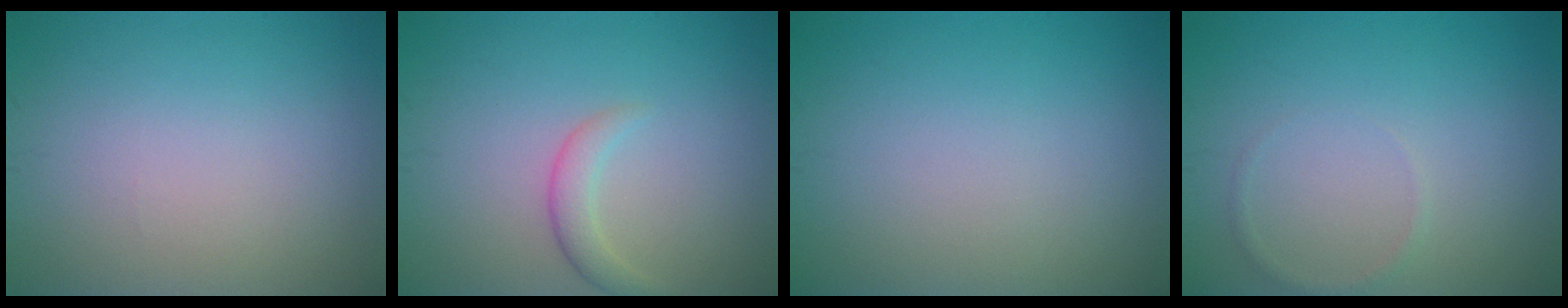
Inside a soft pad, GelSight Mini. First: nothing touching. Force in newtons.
{"total": 1.9, "press": 1.9, "slide": 0.0}
{"total": 0.0}
{"total": 0.7, "press": 0.7, "slide": 0.0}